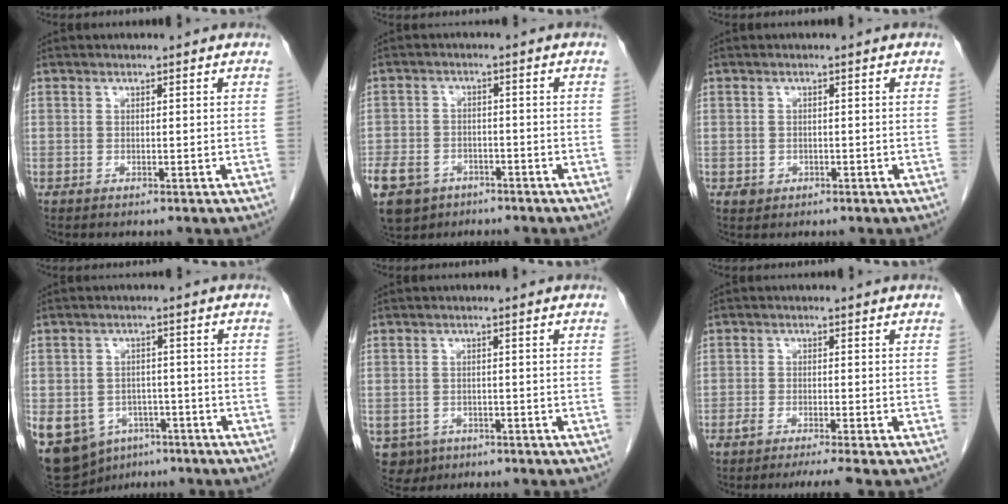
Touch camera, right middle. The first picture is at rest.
{"total": 12.7, "force": [-7.5, 8.9, 5.0], "torque": [-0.144, -0.003, -0.117]}
{"total": 1.3, "force": [-0.5, 1.2, 0.3], "torque": [-0.003, 0.004, -0.002]}
{"total": 20.4, "force": [-9.6, 15.8, 8.8], "torque": [-0.266, -0.001, -0.127]}
{"total": 4.1, "force": [-2.4, 3.3, 0.6], "torque": [-0.009, 0.003, -0.033]}
{"total": 4.3, "force": [-3.4, -0.5, 2.6], "torque": [-0.040, -0.007, -0.055]}